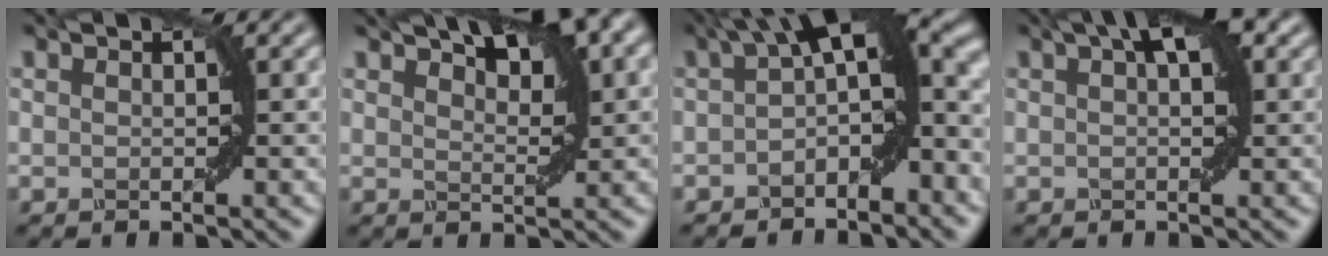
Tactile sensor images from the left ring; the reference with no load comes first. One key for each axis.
{"total": 5.7, "fx": 3.8, "fy": 1.5, "fz": 4.0, "tx": -0.060, "ty": 0.020, "tz": 0.069}
{"total": 8.6, "fx": 0.1, "fy": 3.4, "fz": 7.9, "tx": -0.106, "ty": 0.024, "tz": -0.011}
{"total": 4.0, "fx": 1.7, "fy": 1.3, "fz": 3.4, "tx": -0.037, "ty": 0.019, "tz": 0.020}